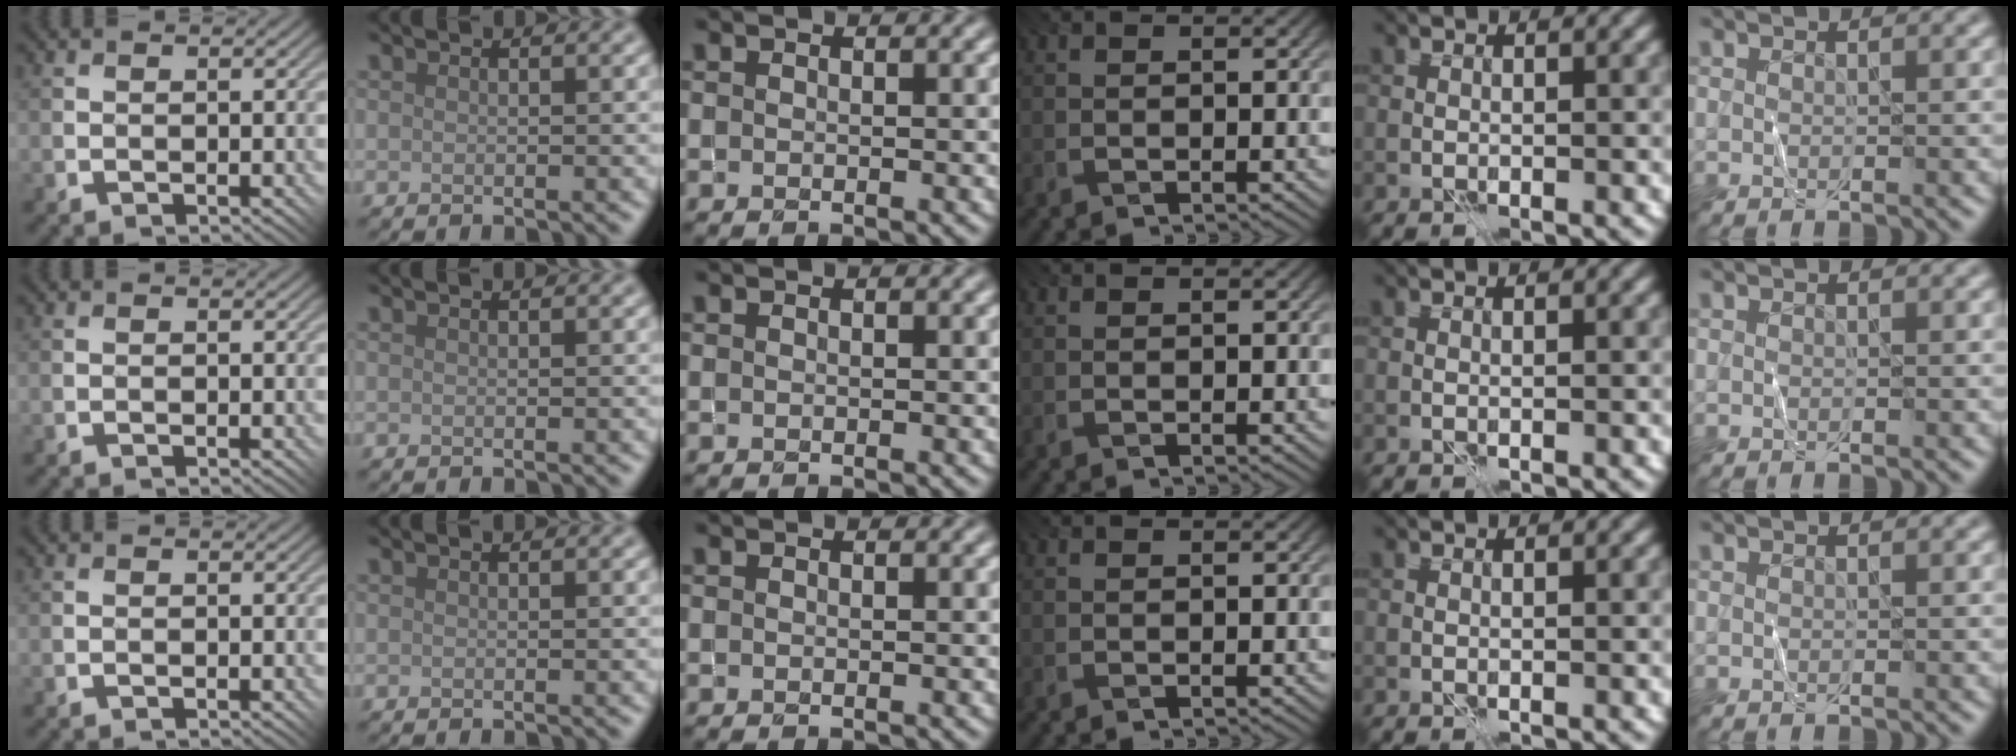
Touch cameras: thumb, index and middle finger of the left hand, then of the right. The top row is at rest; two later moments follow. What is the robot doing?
{"motion": "fold", "object": "shorts"}